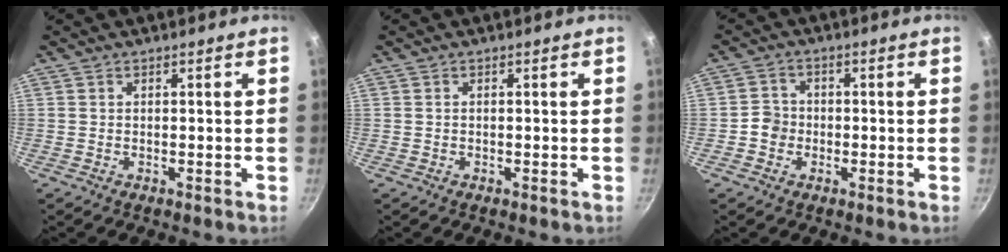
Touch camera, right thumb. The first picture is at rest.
{"total": 0.0}
{"total": 3.6, "force": [-1.1, 3.3, 1.1], "torque": [0.002, 0.017, -0.025]}